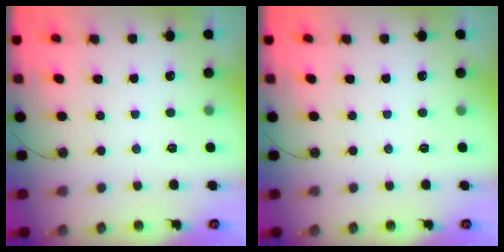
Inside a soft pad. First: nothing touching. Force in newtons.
{"total": 0.0}